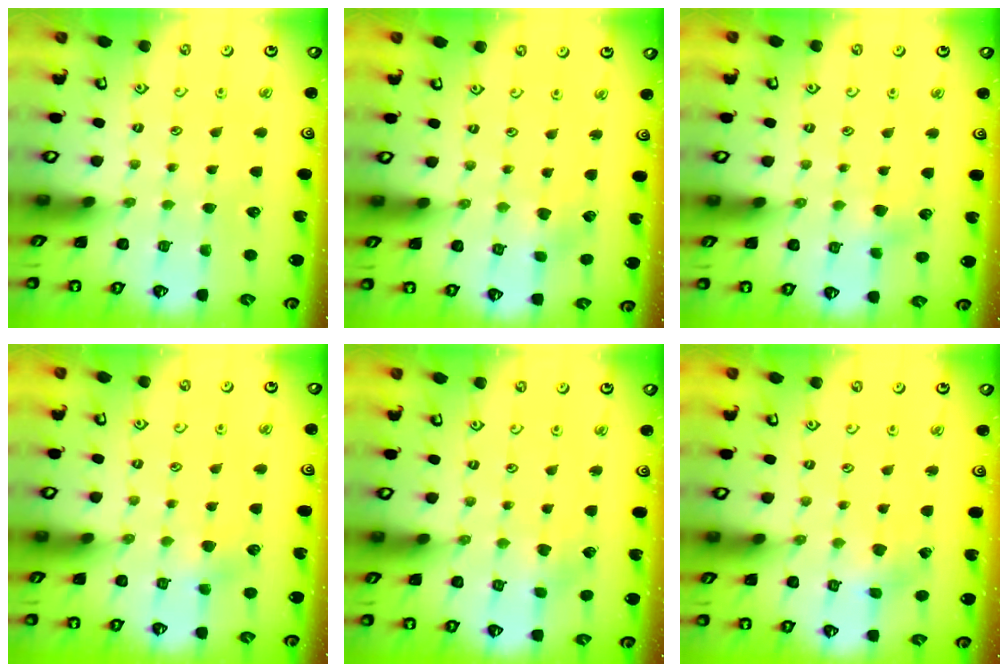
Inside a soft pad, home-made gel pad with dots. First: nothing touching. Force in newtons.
{"total": 1.3, "press": 1.3, "slide": 0.1}
{"total": 3.0, "press": 2.9, "slide": 0.5}
{"total": 3.8, "press": 3.8, "slide": 0.5}
{"total": 1.4, "press": 1.4, "slide": 0.1}
{"total": 2.2, "press": 2.2, "slide": 0.1}